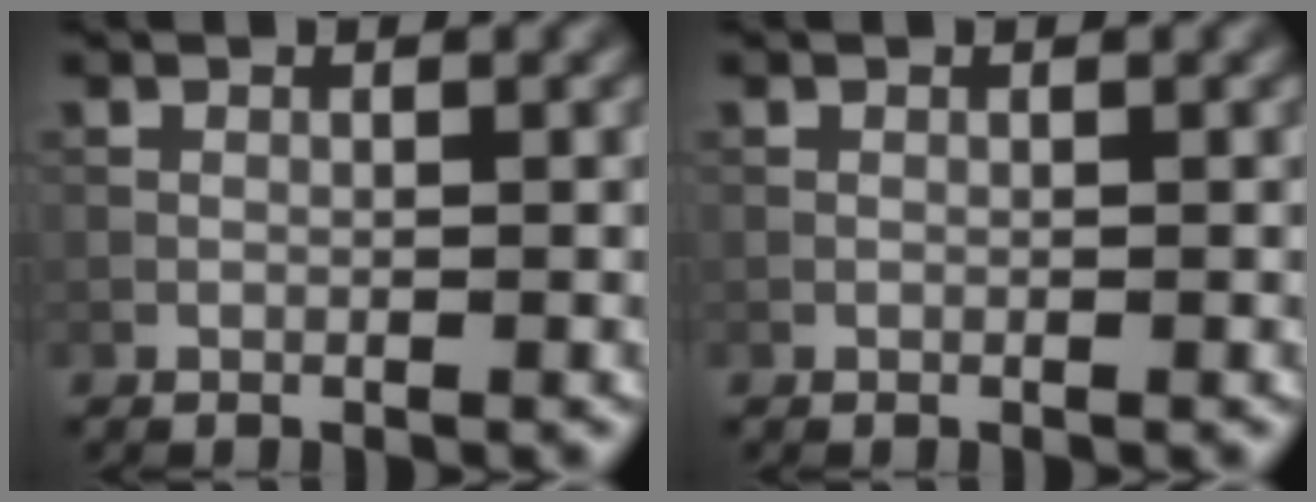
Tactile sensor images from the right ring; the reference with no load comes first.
{"total": 0.0}